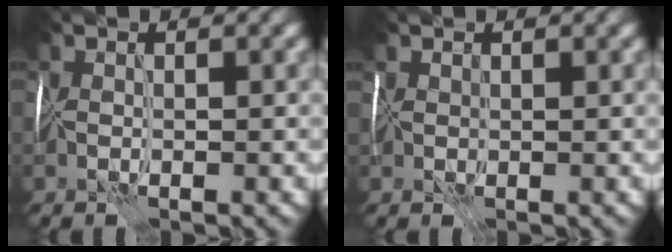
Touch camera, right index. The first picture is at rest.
{"total": 1.2, "force": [0.9, 0.8, 0.2], "torque": [-0.001, 0.005, 0.013]}